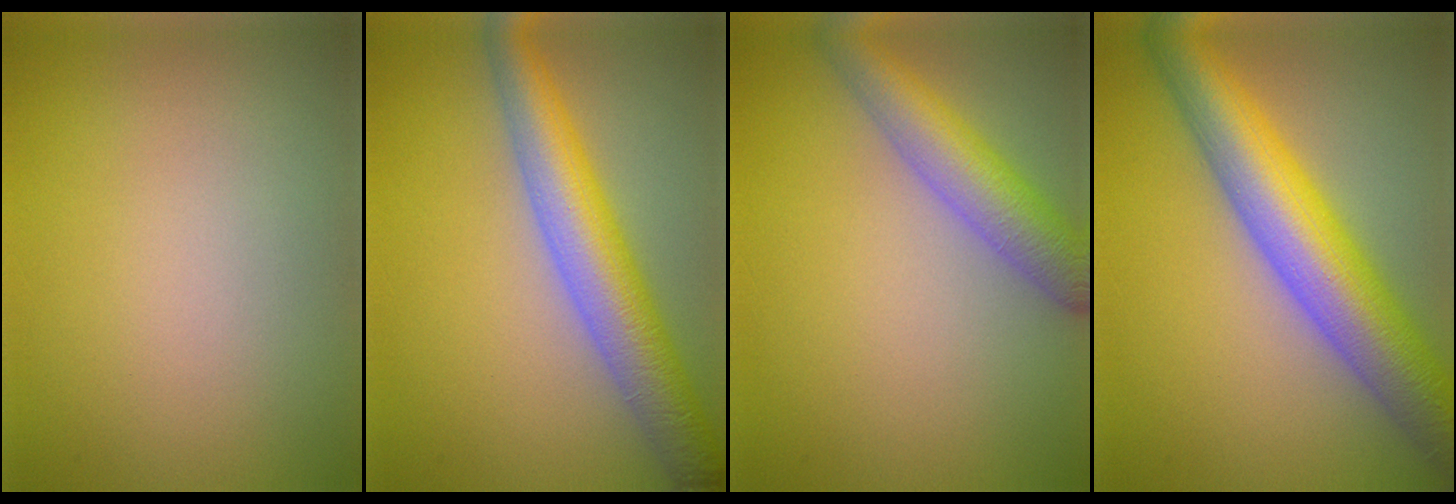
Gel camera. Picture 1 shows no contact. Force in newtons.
{"total": 6.9, "press": 6.9, "slide": 0.2}
{"total": 5.1, "press": 5.1, "slide": 0.2}
{"total": 9.9, "press": 9.9, "slide": 0.4}